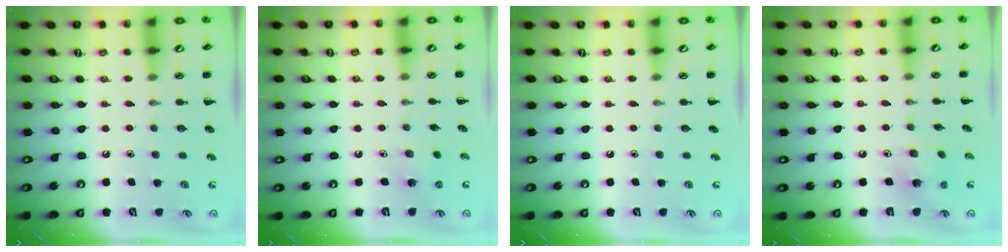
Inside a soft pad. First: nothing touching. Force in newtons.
{"total": 2.4, "press": 2.4, "slide": 0.6}
{"total": 0.0}
{"total": 3.5, "press": 3.5, "slide": 0.6}